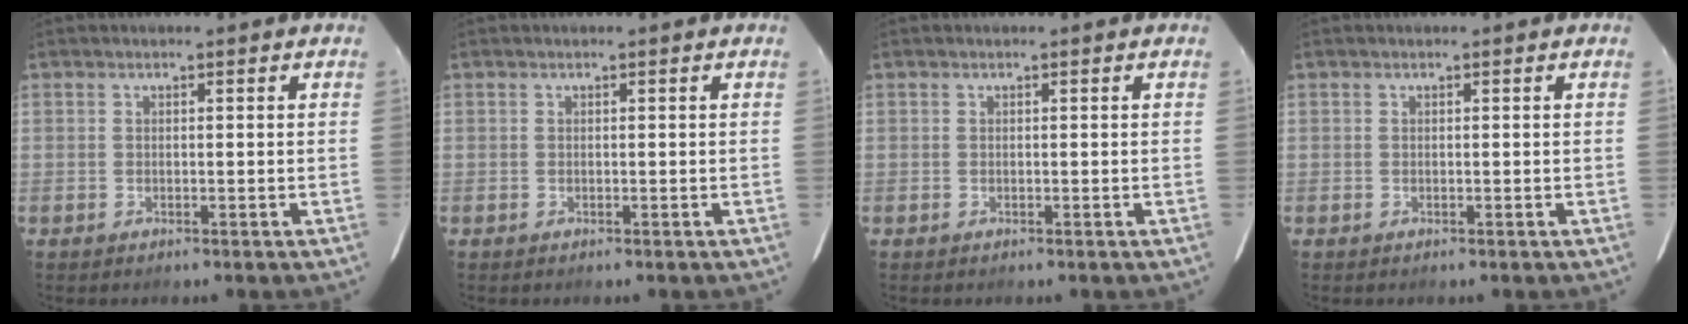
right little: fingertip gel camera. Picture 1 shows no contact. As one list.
[{"total": 0.0}, {"total": 0.0}, {"total": 0.0}]